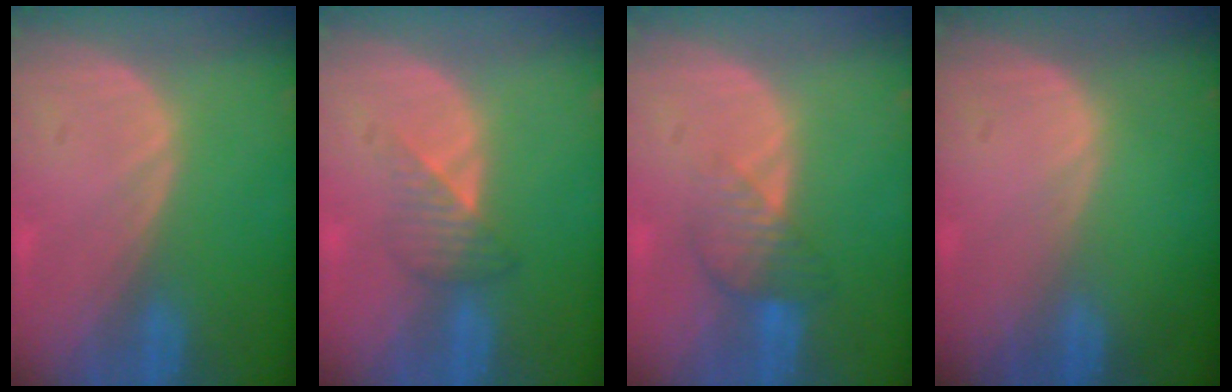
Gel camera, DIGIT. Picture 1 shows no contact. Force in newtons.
{"total": 3.4, "press": 3.1, "slide": 1.4}
{"total": 4.5, "press": 3.9, "slide": 2.3}
{"total": 0.0}